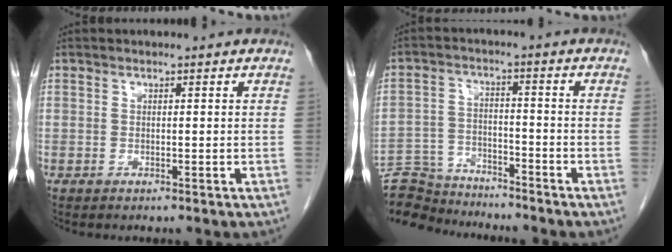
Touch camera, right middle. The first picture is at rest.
{"total": 11.0, "force": [-10.7, 2.2, 1.2], "torque": [-0.022, 0.013, -0.185]}